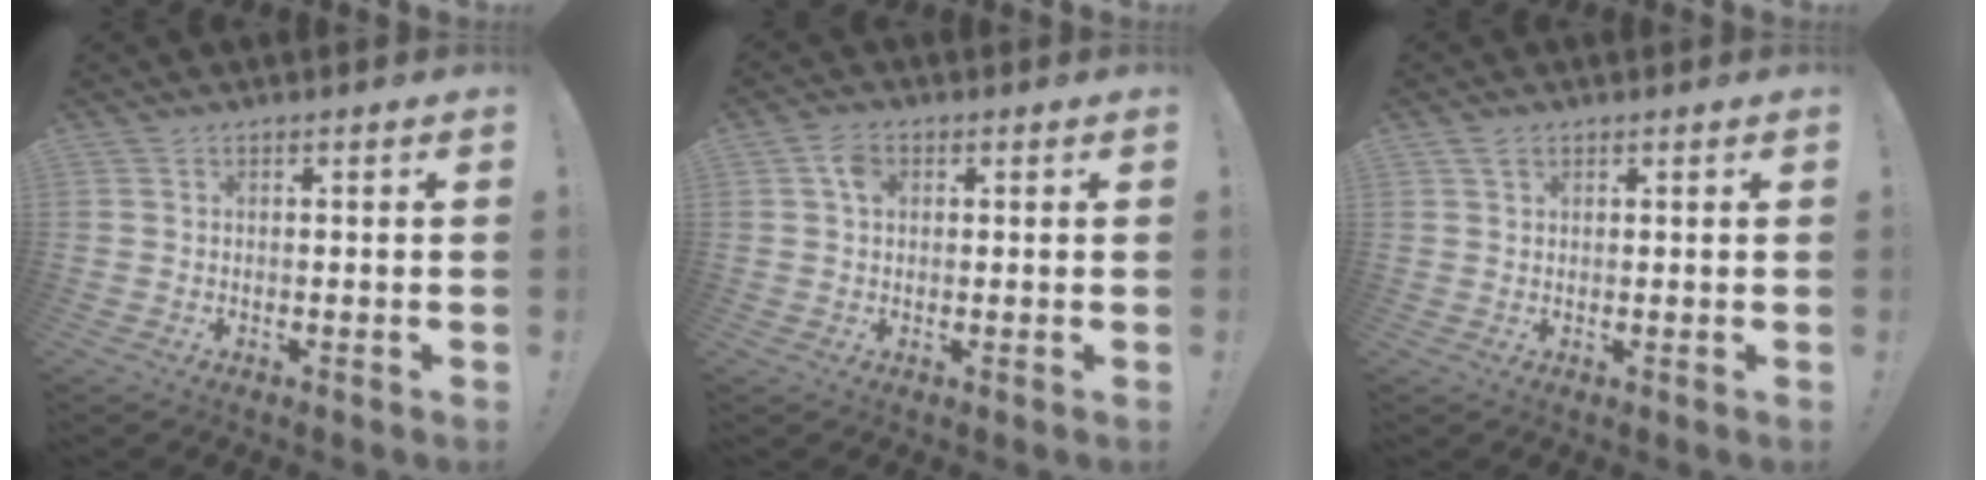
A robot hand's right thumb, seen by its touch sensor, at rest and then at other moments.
{"total": 4.0, "force": [1.0, 2.7, 2.7], "torque": [-0.043, 0.004, 0.016]}
{"total": 2.0, "force": [1.4, 1.1, 0.9], "torque": [-0.006, -0.005, 0.023]}